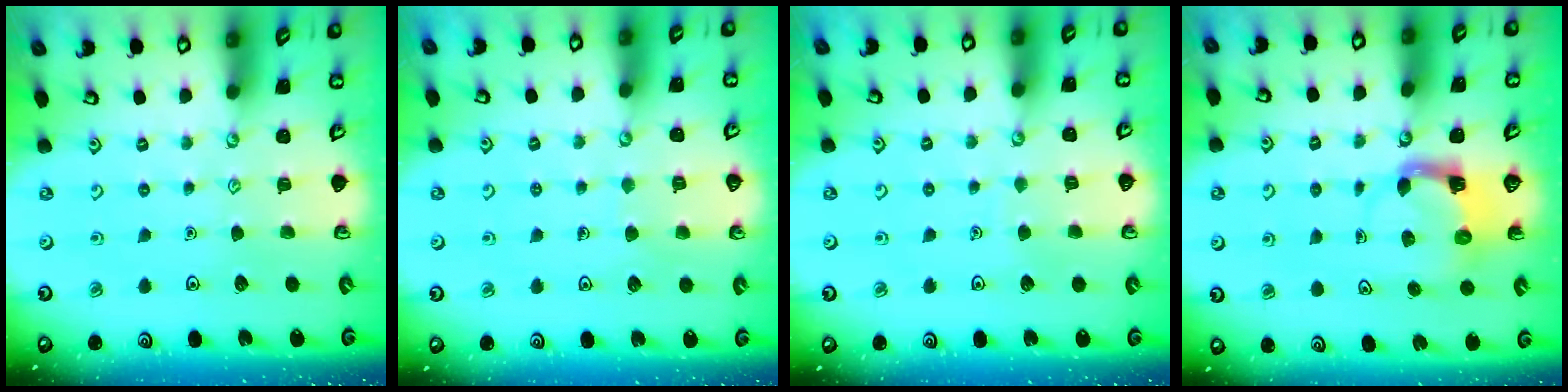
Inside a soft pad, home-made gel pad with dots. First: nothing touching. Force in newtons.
{"total": 4.8, "press": 4.7, "slide": 0.3}
{"total": 2.8, "press": 2.8, "slide": 0.1}
{"total": 3.8, "press": 3.7, "slide": 0.7}